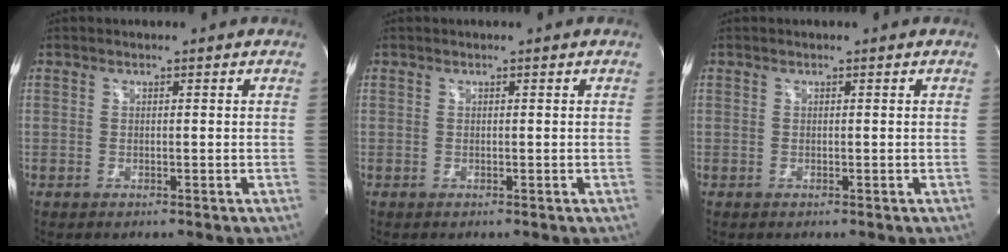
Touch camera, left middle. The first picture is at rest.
{"total": 0.0}
{"total": 0.0}